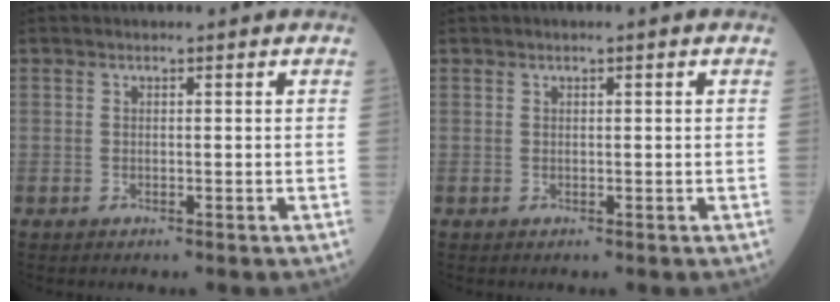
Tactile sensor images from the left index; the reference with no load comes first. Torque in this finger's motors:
{"motor_torque": [-0.11, -0.33, -0.46, 0.01]}